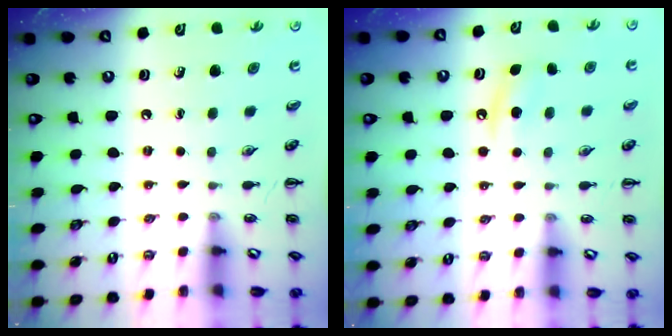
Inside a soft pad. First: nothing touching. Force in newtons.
{"total": 6.1, "press": 6.0, "slide": 1.5}